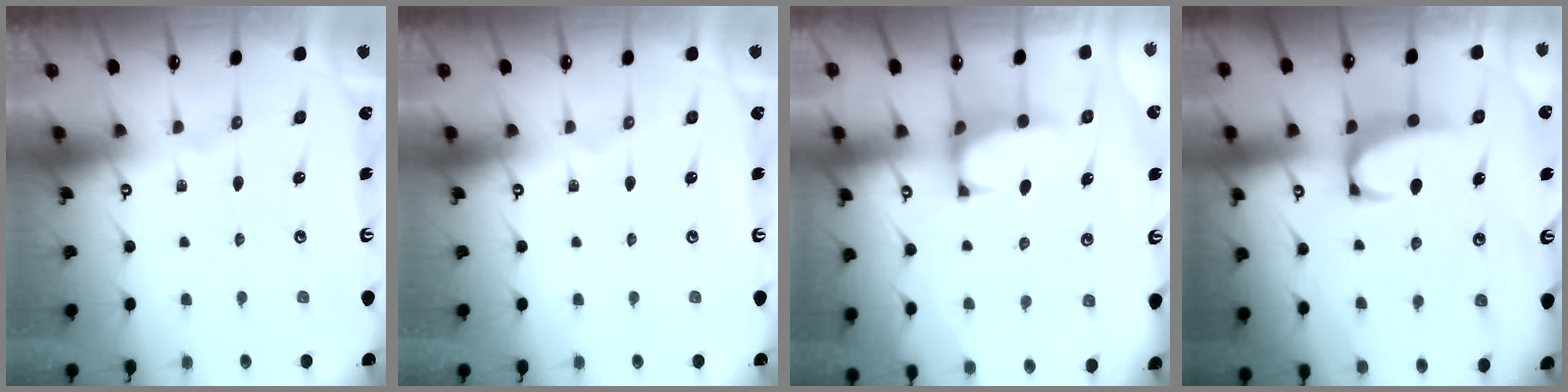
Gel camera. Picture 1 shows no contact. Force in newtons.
{"total": 0.0}
{"total": 1.4, "press": 1.3, "slide": 0.5}
{"total": 3.2, "press": 3.1, "slide": 0.8}